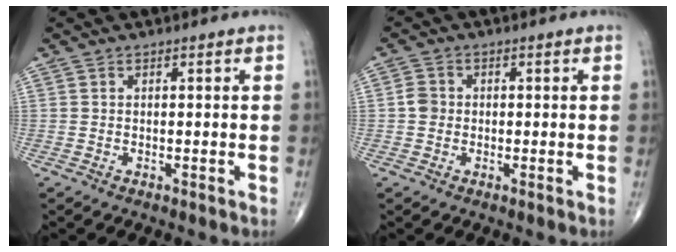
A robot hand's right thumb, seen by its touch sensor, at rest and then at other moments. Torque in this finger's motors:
{"motor_torque": [-0.25, 0.23, 0.04, -0.01, 0.02]}